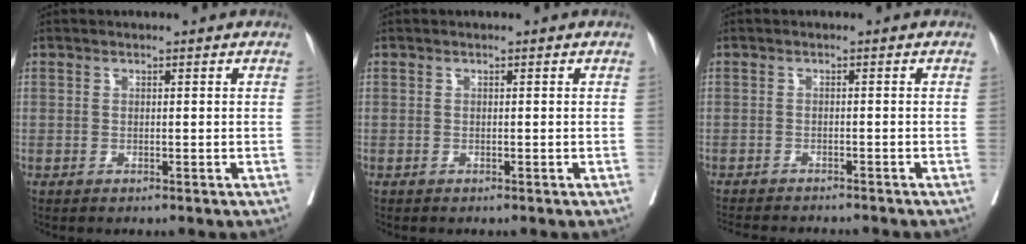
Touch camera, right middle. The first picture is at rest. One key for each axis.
{"total": 0.0}
{"total": 9.6, "fx": -8.9, "fy": 1.1, "fz": 3.3, "tx": -0.041, "ty": -0.010, "tz": -0.119}